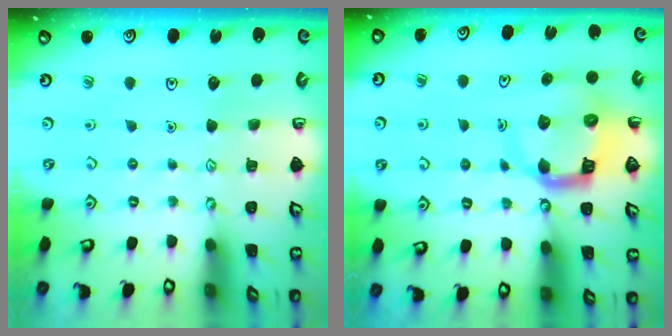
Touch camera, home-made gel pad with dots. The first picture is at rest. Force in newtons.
{"total": 9.6, "press": 9.5, "slide": 1.4}